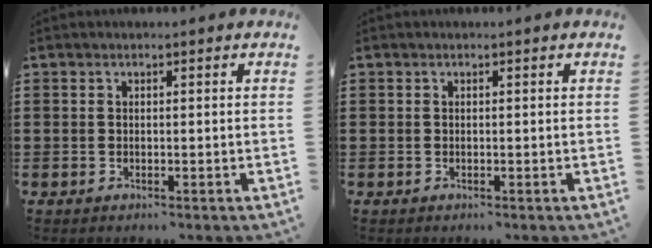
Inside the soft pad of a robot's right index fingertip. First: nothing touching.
{"total": 0.0}